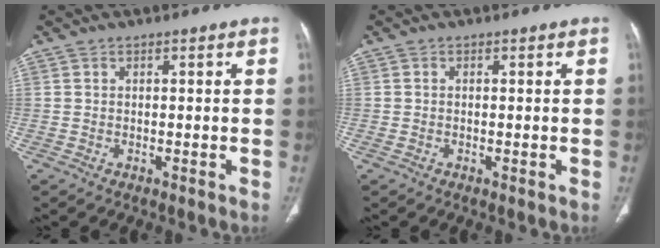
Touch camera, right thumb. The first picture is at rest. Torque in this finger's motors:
{"motor_torque": [0.45, 0.30, -0.33, 0.00, 0.11]}